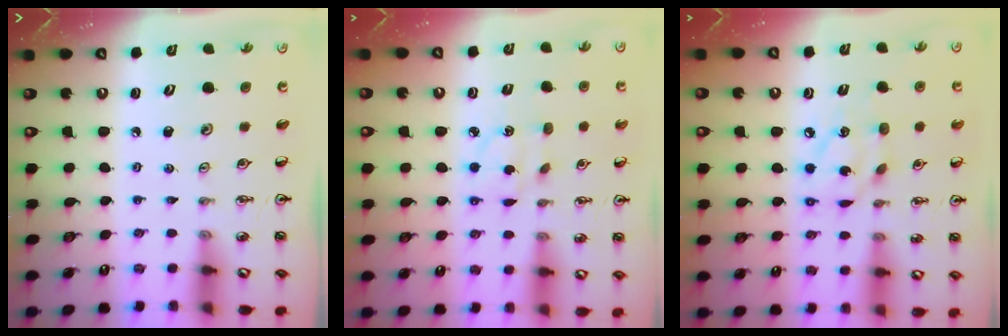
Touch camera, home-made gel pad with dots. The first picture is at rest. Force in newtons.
{"total": 4.8, "press": 4.8, "slide": 0.6}
{"total": 9.3, "press": 9.3, "slide": 0.4}